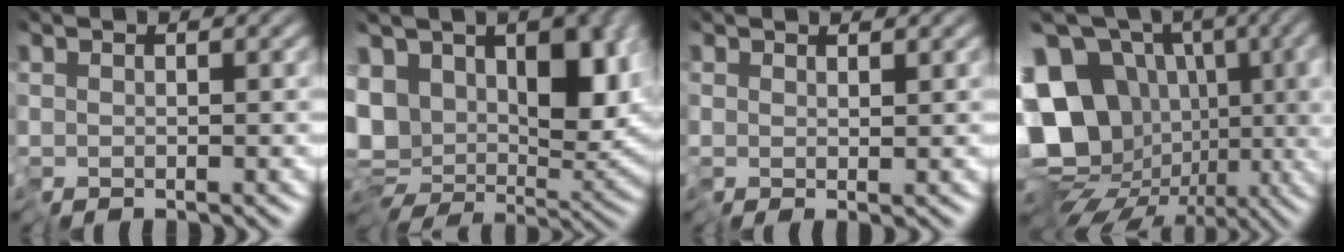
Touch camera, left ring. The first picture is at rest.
{"total": 14.2, "force": [1.7, 9.4, 10.5], "torque": [-0.181, -0.025, 0.062]}
{"total": 1.2, "force": [0.9, -0.7, -0.4], "torque": [0.007, 0.009, 0.020]}
{"total": 14.2, "force": [0.1, 11.7, 8.1], "torque": [-0.144, -0.004, 0.015]}